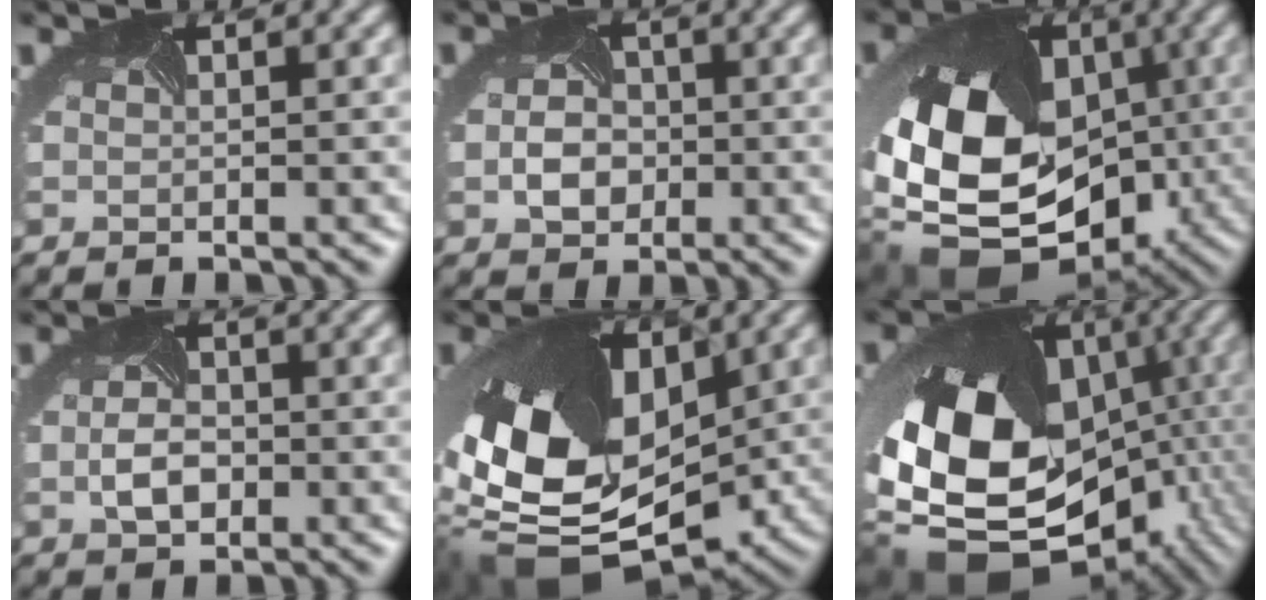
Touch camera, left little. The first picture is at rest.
{"total": 2.6, "force": [-0.6, 2.3, 1.1], "torque": [-0.030, -0.001, -0.016]}
{"total": 16.1, "force": [-2.5, 11.5, 10.9], "torque": [-0.218, -0.022, -0.029]}
{"total": 2.3, "force": [-0.5, 1.7, 1.4], "torque": [-0.045, -0.002, -0.011]}
{"total": 15.4, "force": [-2.1, 10.4, 11.2], "torque": [-0.249, -0.037, -0.023]}
{"total": 19.4, "force": [-4.1, 14.4, 12.5], "torque": [-0.252, -0.048, -0.039]}